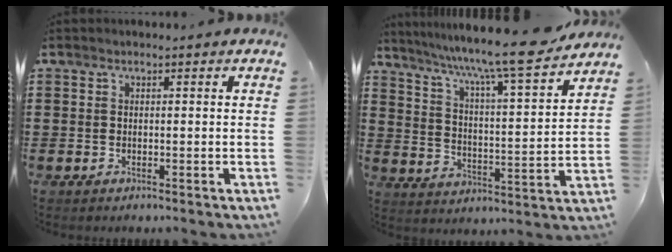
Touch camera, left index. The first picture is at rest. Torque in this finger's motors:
{"motor_torque": [0.41, -1.34, 1.05, 0.21]}